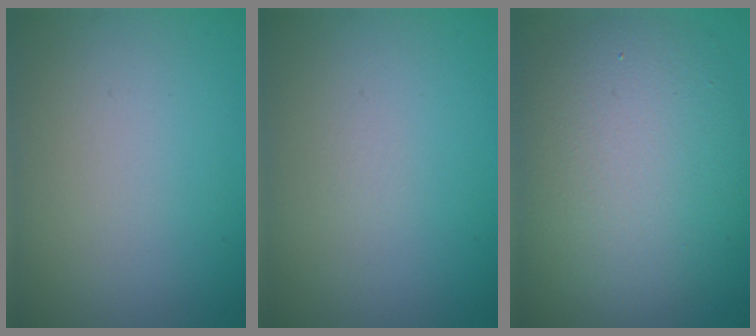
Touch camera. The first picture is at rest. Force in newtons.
{"total": 0.0}
{"total": 10.7, "press": 10.7, "slide": 0.5}